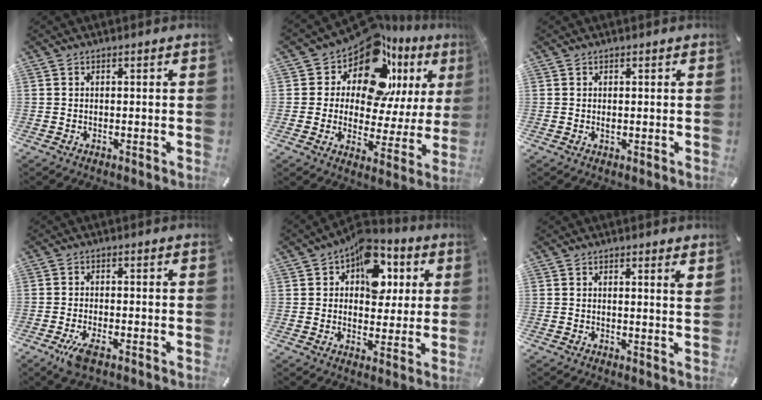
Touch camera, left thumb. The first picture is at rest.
{"total": 15.5, "force": [9.9, 9.2, 7.5], "torque": [-0.125, -0.080, 0.171]}
{"total": 0.7, "force": [0.1, 0.5, 0.5], "torque": [-0.003, -0.002, 0.000]}
{"total": 4.4, "force": [-2.4, 1.3, 3.5], "torque": [-0.065, -0.001, -0.039]}
{"total": 14.6, "force": [6.0, 10.1, 8.8], "torque": [-0.119, -0.027, 0.105]}
{"total": 1.9, "force": [1.4, 0.0, 1.2], "torque": [-0.011, -0.010, 0.022]}